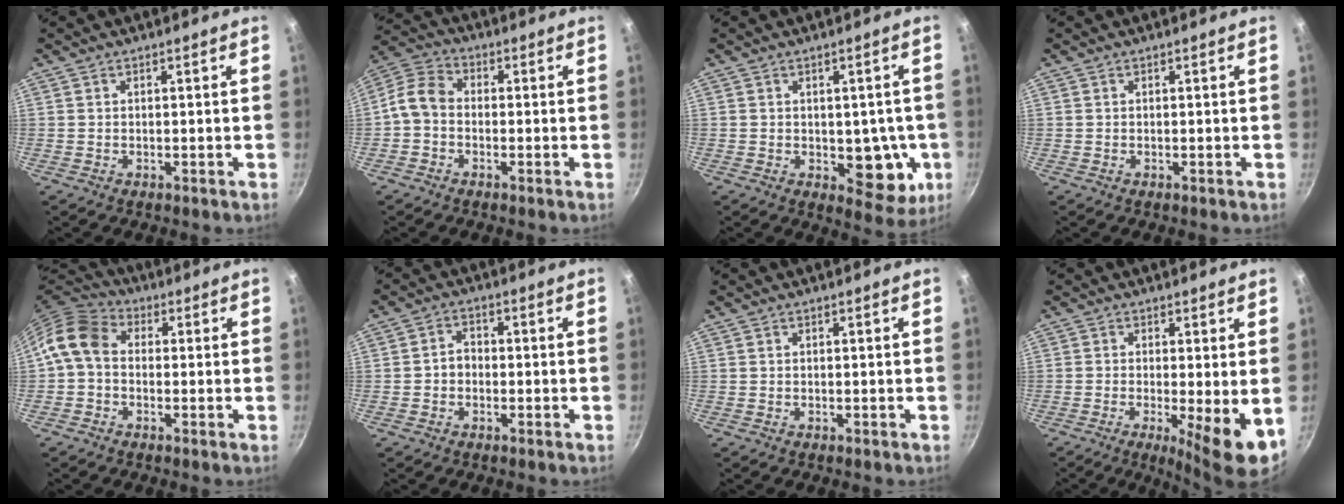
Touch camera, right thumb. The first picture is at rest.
{"total": 6.7, "force": [-1.5, 5.1, 4.1], "torque": [-0.078, 0.032, -0.049]}
{"total": 10.0, "force": [-1.5, 6.0, 7.8], "torque": [-0.040, -0.006, -0.013]}
{"total": 0.0}
{"total": 8.4, "force": [0.0, 6.5, 5.3], "torque": [-0.093, 0.026, -0.022]}
{"total": 3.3, "force": [-0.7, 2.7, 1.8], "torque": [-0.015, 0.016, -0.017]}
{"total": 0.0}
{"total": 7.9, "force": [-1.4, 1.4, 7.7], "torque": [-0.113, -0.011, -0.017]}